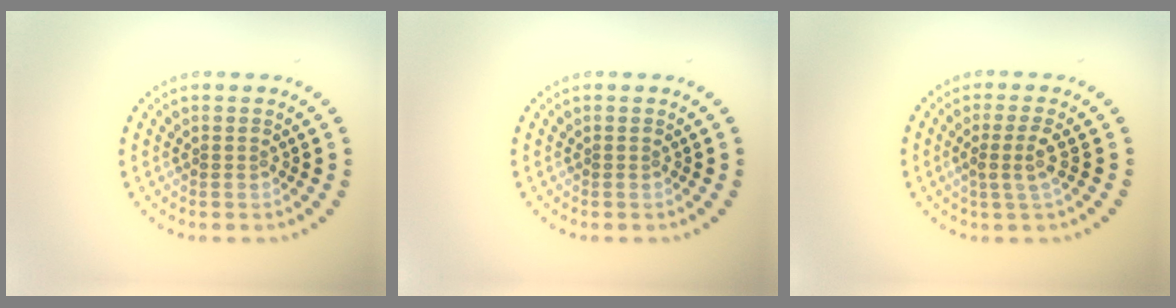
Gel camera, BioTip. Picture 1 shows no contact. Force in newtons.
{"total": 0.0}
{"total": 2.1, "press": 1.6, "slide": 1.3}